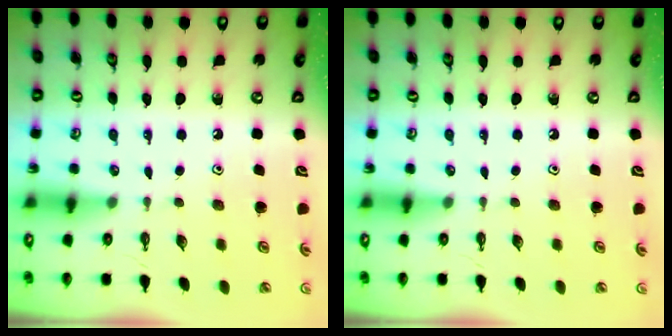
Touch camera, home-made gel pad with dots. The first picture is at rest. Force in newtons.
{"total": 0.0}